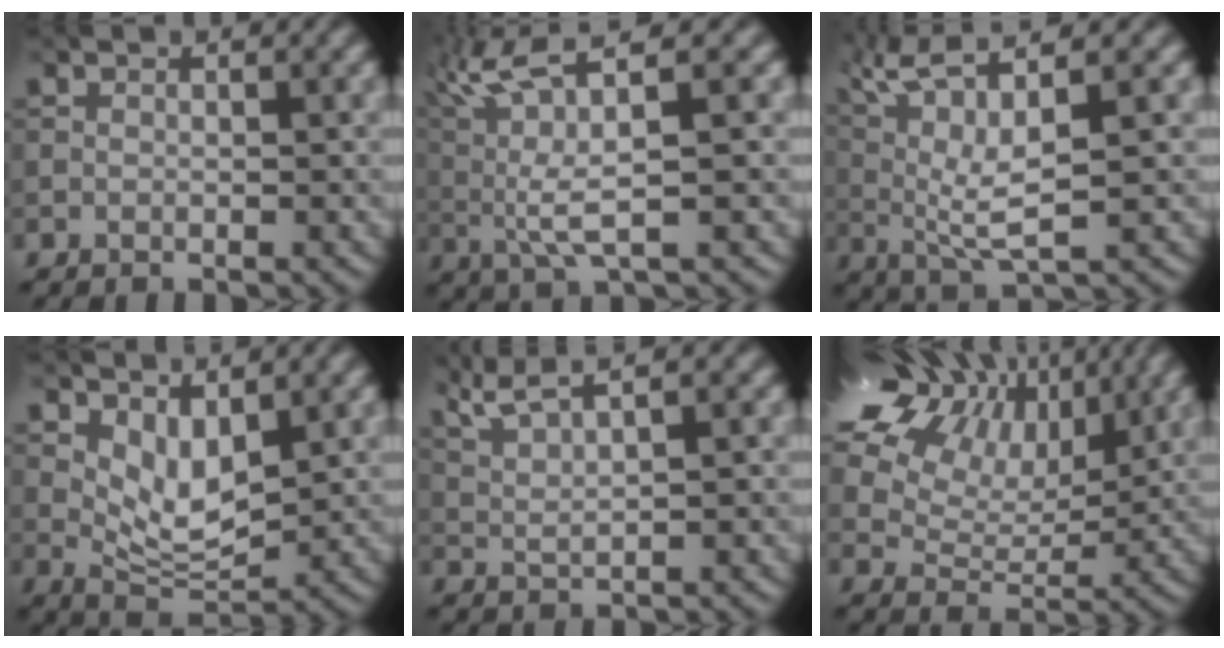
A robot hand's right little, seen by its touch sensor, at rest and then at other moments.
{"total": 6.3, "force": [2.0, 1.0, 5.9], "torque": [-0.143, 0.012, 0.060]}
{"total": 6.9, "force": [2.5, 1.3, 6.3], "torque": [-0.142, 0.022, 0.071]}
{"total": 3.0, "force": [1.0, 1.1, 2.6], "torque": [-0.062, -0.009, 0.041]}
{"total": 4.2, "force": [2.9, 0.4, 2.9], "torque": [-0.075, 0.019, 0.062]}
{"total": 14.6, "force": [8.2, 9.3, 7.7], "torque": [-0.187, 0.057, 0.158]}